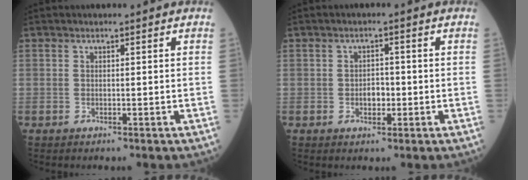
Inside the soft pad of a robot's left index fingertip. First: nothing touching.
{"total": 2.4, "force": [-0.5, 1.4, 1.8], "torque": [-0.026, 0.004, -0.007]}